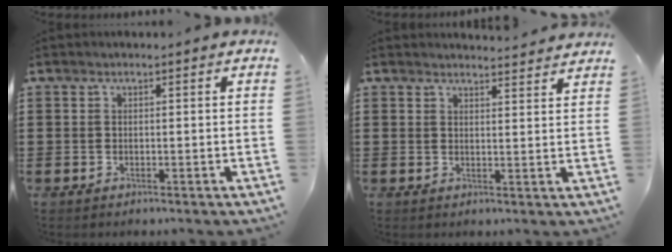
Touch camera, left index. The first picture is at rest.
{"total": 2.7, "force": [2.7, -0.1, 0.0], "torque": [-0.001, -0.015, 0.049]}